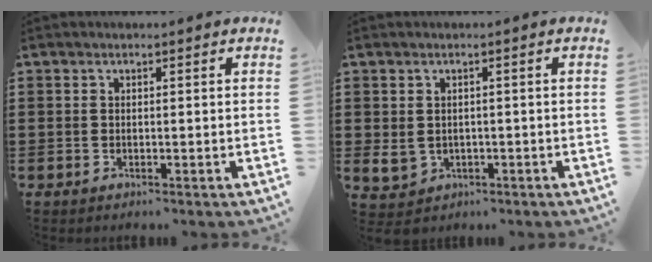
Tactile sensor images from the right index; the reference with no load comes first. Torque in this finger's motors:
{"motor_torque": [-0.39, 1.20, -0.10, -0.04]}